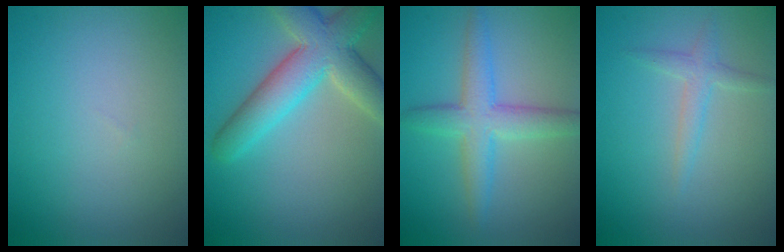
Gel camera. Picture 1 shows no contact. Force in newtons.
{"total": 7.3, "press": 7.3, "slide": 0.3}
{"total": 4.4, "press": 4.4, "slide": 0.1}
{"total": 1.7, "press": 1.7, "slide": 0.1}